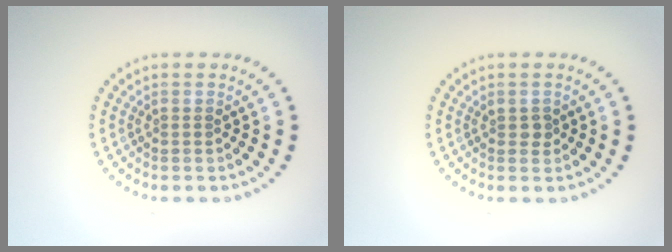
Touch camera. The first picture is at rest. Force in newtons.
{"total": 0.8, "press": 0.8, "slide": 0.2}